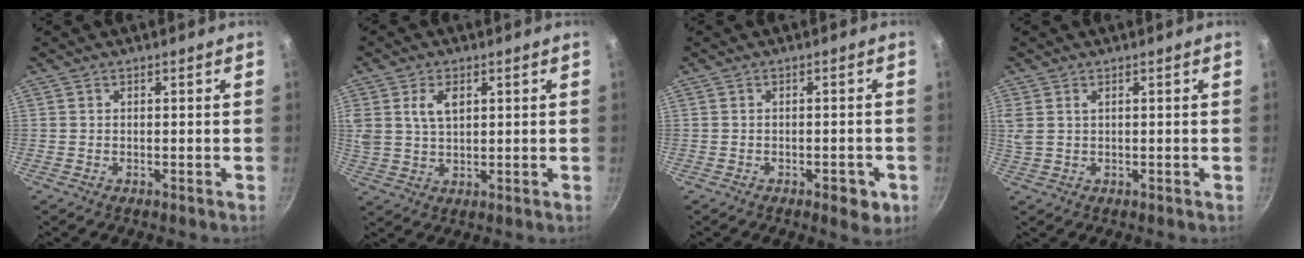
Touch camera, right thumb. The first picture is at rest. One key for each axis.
{"total": 6.3, "fx": 2.3, "fy": 3.8, "fz": 4.5, "tx": -0.085, "ty": -0.004, "tz": 0.051}
{"total": 4.0, "fx": -1.8, "fy": 1.7, "fz": 3.1, "tx": -0.026, "ty": 0.004, "tz": -0.019}
{"total": 2.9, "fx": 1.0, "fy": 1.6, "fz": 2.2, "tx": -0.067, "ty": 0.011, "tz": 0.029}